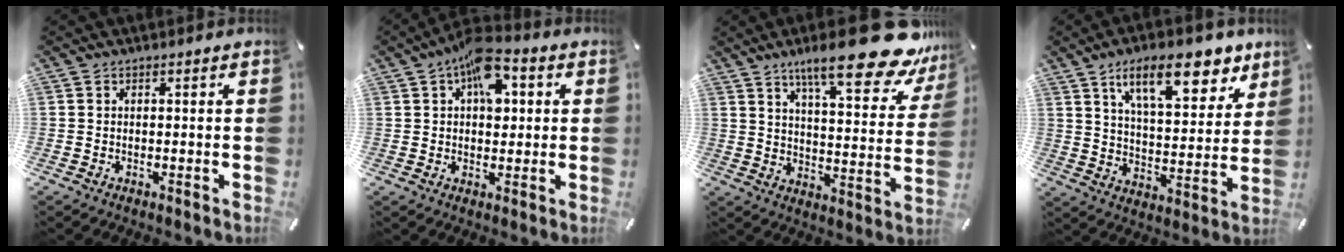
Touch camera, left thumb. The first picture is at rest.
{"total": 9.7, "force": [3.5, 5.8, 6.9], "torque": [-0.092, -0.009, 0.060]}
{"total": 22.0, "force": [15.3, 5.9, 14.6], "torque": [-0.210, -0.106, 0.247]}
{"total": 17.6, "force": [11.1, 7.6, 11.3], "torque": [-0.168, -0.048, 0.185]}